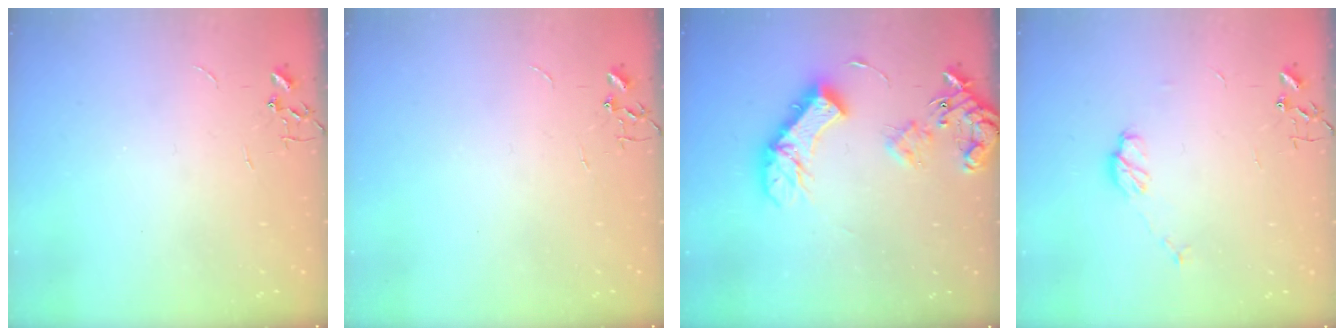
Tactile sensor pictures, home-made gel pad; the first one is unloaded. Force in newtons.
{"total": 0.0}
{"total": 15.8, "press": 15.7, "slide": 1.8}
{"total": 6.7, "press": 6.7, "slide": 0.3}